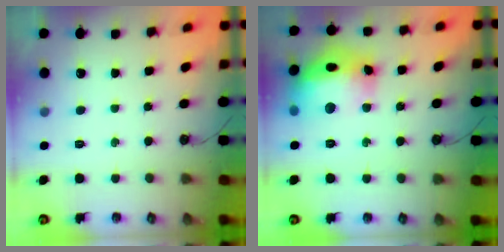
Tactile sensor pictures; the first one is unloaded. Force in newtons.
{"total": 18.8, "press": 18.7, "slide": 1.9}